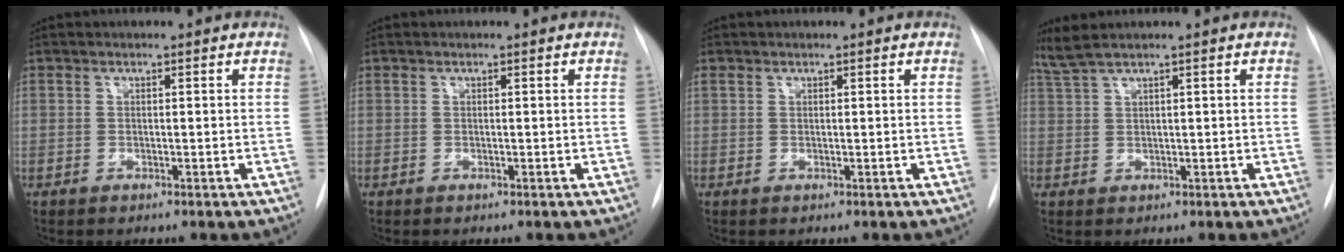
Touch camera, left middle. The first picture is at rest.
{"total": 0.0}
{"total": 0.7, "force": [0.5, 0.4, 0.1], "torque": [-0.007, 0.014, 0.011]}
{"total": 3.0, "force": [2.3, -0.5, 1.8], "torque": [-0.051, 0.017, 0.056]}